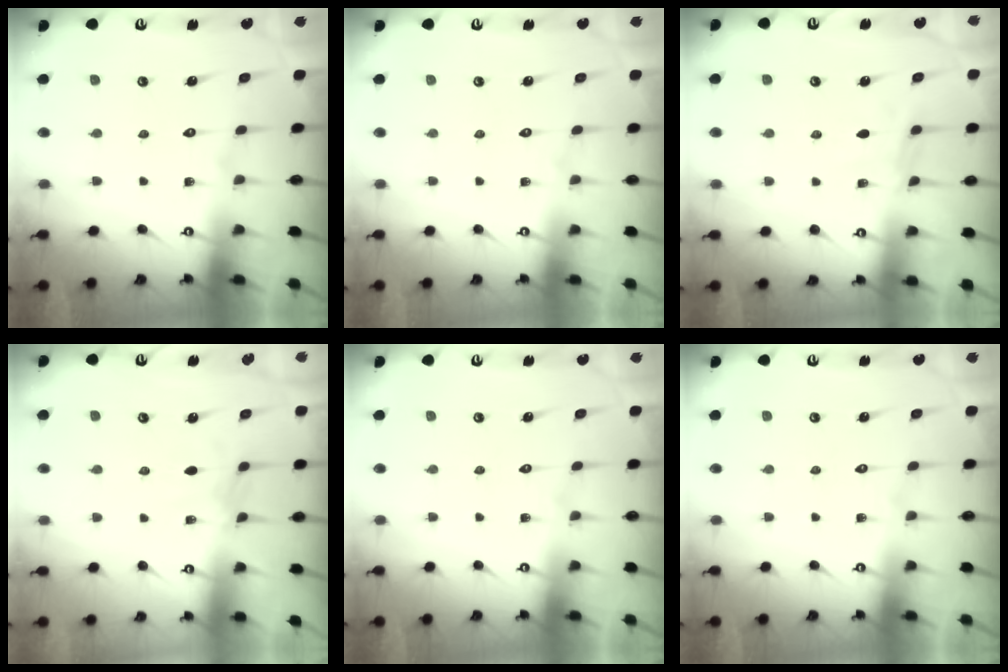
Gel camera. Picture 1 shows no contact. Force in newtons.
{"total": 0.0}
{"total": 3.9, "press": 3.9, "slide": 0.5}
{"total": 3.0, "press": 3.0, "slide": 0.3}
{"total": 0.0}
{"total": 0.0}